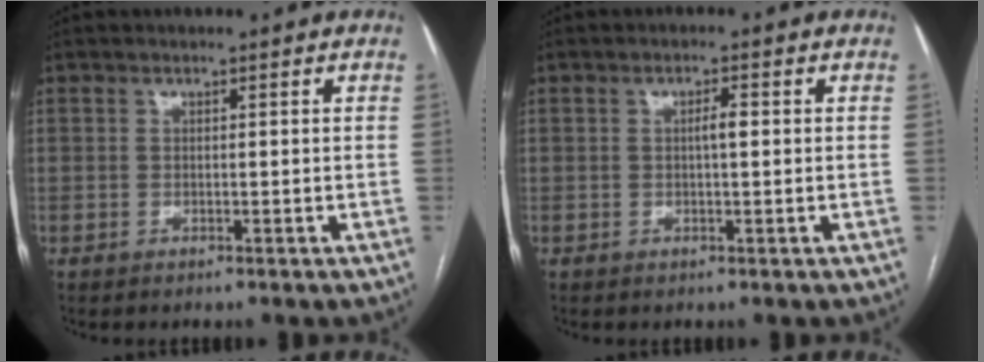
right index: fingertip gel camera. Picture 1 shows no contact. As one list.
[{"total": 1.8, "force": [0.1, 0.3, 1.8], "torque": [-0.031, 0.004, 0.002]}]